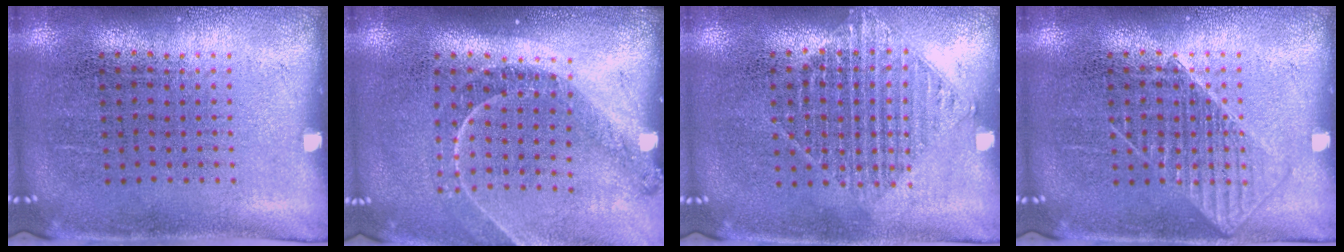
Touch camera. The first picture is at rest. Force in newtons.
{"total": 1.2, "press": 1.2, "slide": 0.1}
{"total": 1.2, "press": 1.1, "slide": 0.5}
{"total": 1.5, "press": 1.5, "slide": 0.3}